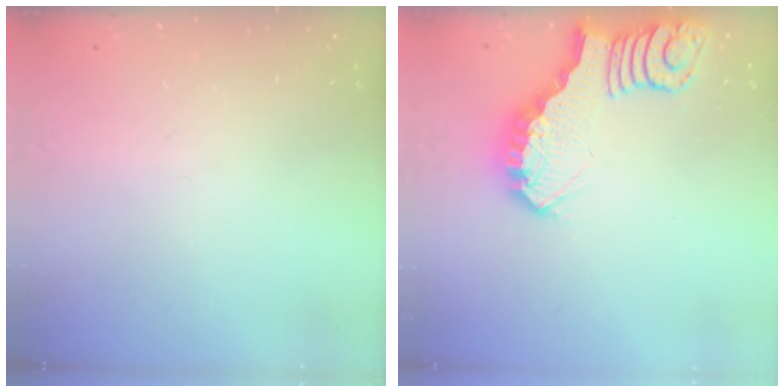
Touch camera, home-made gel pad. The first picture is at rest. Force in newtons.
{"total": 3.5, "press": 3.5, "slide": 0.3}